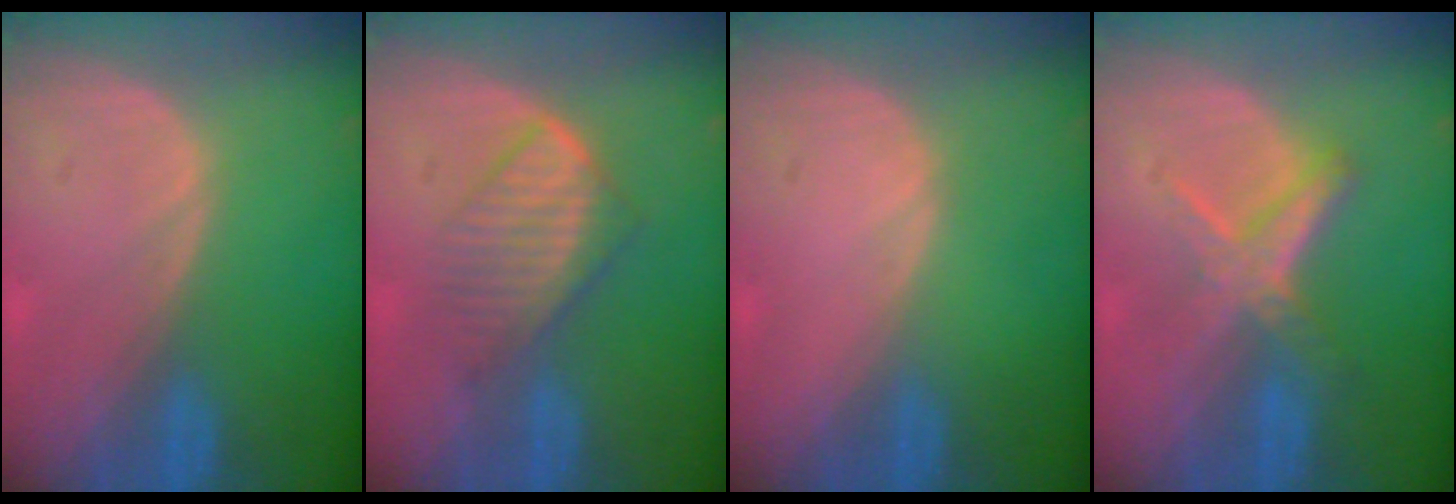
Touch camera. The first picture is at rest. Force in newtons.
{"total": 5.9, "press": 5.8, "slide": 1.3}
{"total": 0.0}
{"total": 5.8, "press": 5.4, "slide": 2.1}